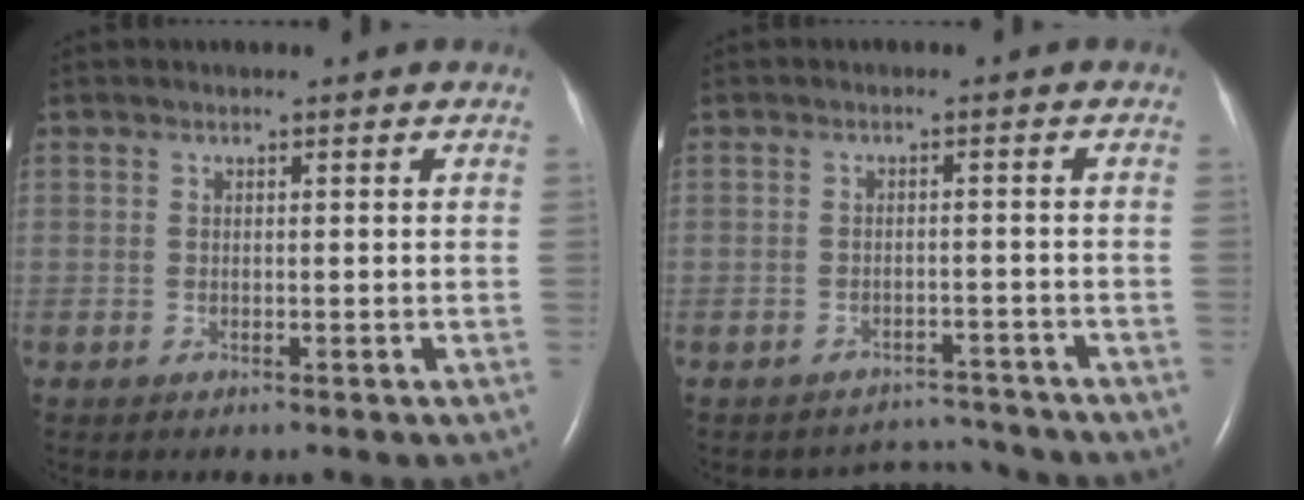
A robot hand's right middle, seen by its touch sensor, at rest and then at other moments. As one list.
[{"total": 4.0, "force": [-3.7, 0.3, -1.6], "torque": [0.019, 0.015, -0.048]}]